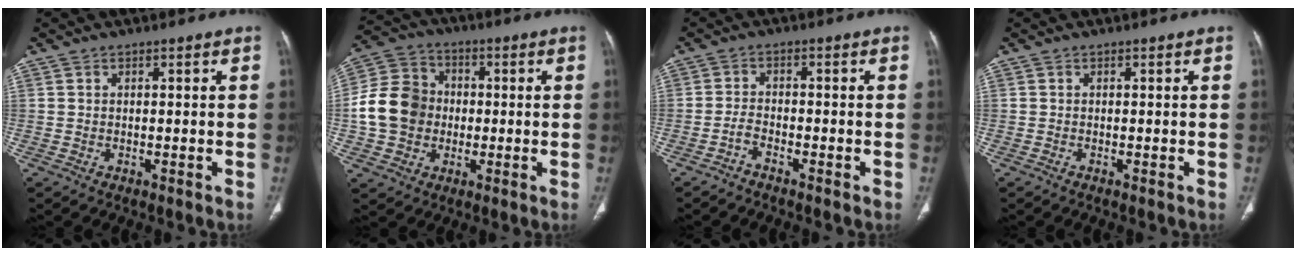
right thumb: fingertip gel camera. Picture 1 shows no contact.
{"total": 12.5, "force": [-1.0, 10.9, 6.1], "torque": [-0.102, 0.027, -0.023]}
{"total": 2.0, "force": [-1.7, 0.6, 0.9], "torque": [-0.026, 0.014, -0.036]}
{"total": 0.0}